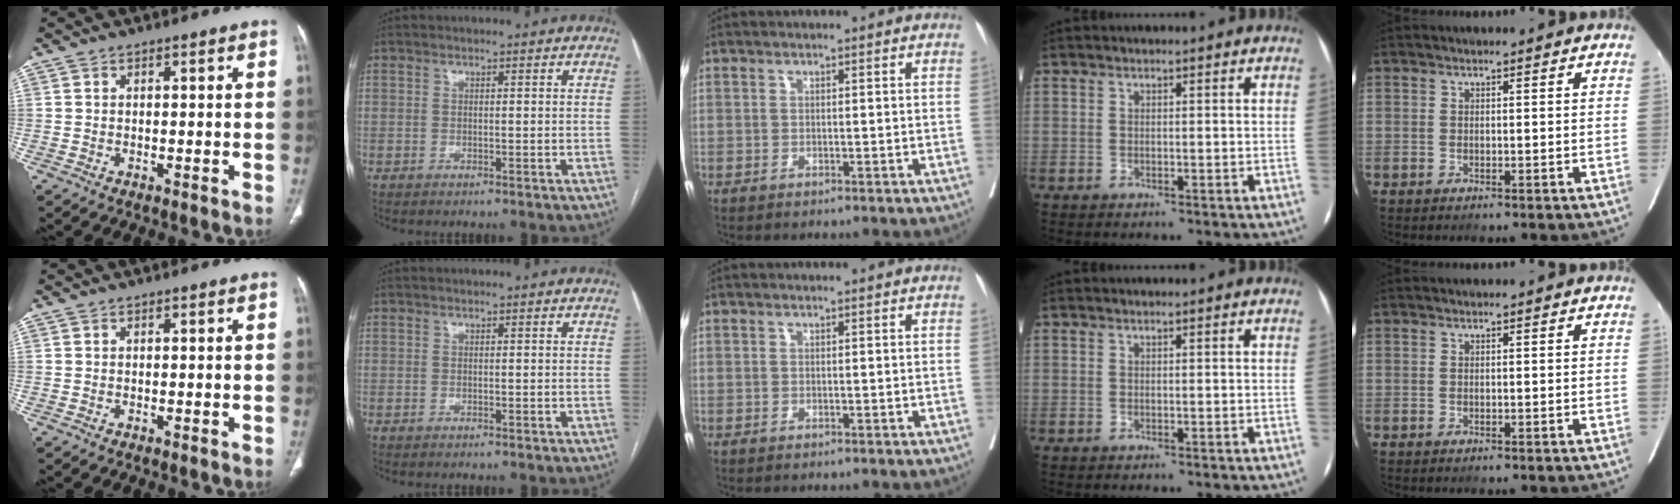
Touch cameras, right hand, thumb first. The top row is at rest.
{}